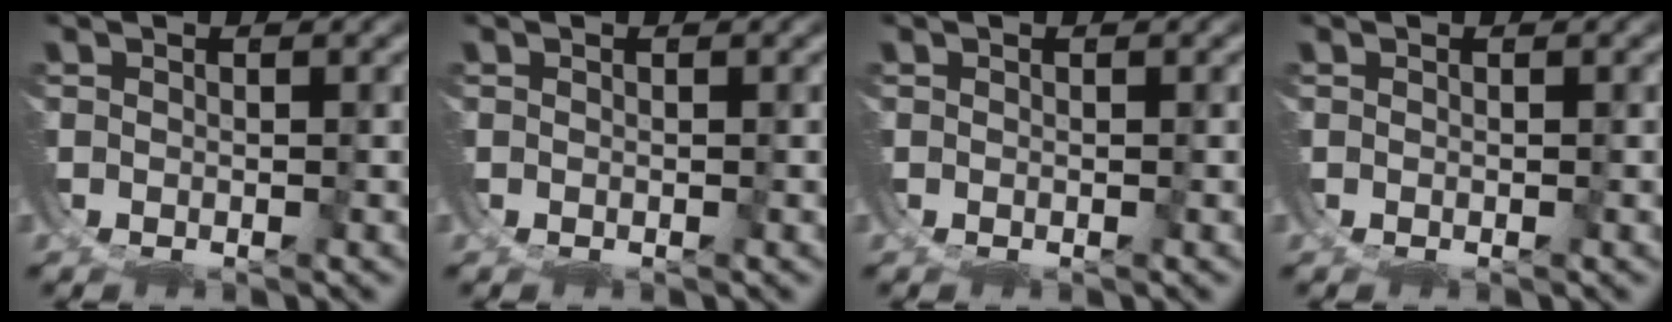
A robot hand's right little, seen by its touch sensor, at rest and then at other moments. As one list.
[{"total": 0.0}, {"total": 0.0}, {"total": 0.0}]